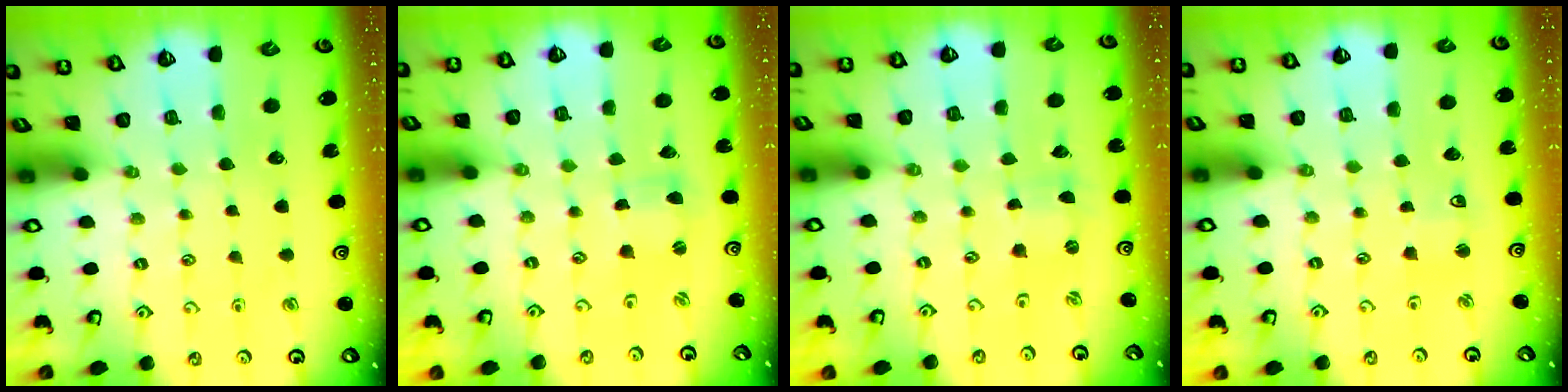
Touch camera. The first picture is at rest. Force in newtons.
{"total": 0.7, "press": 0.7, "slide": 0.1}
{"total": 0.6, "press": 0.6, "slide": 0.1}
{"total": 2.8, "press": 2.7, "slide": 0.7}